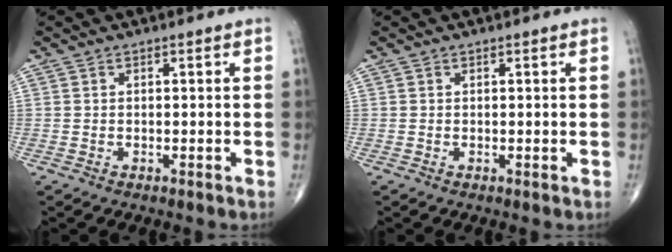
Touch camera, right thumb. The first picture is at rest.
{"total": 0.0}